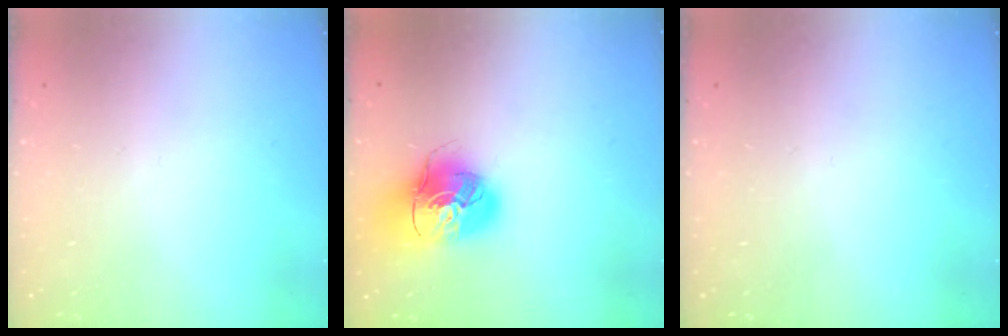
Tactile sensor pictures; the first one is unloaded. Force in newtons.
{"total": 16.4, "press": 16.2, "slide": 2.5}
{"total": 0.0}